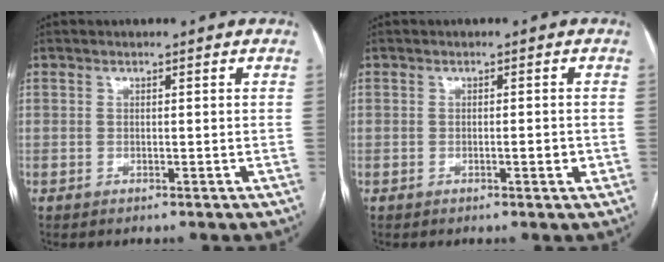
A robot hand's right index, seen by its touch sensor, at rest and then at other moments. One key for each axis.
{"total": 1.5, "fx": -0.4, "fy": 0.3, "fz": 1.4, "tx": -0.021, "ty": 0.000, "tz": -0.007}